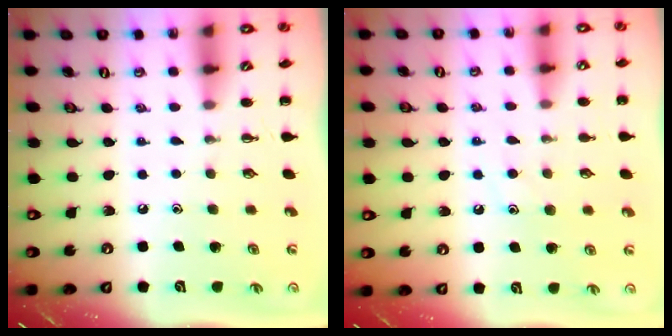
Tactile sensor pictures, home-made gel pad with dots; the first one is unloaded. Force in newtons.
{"total": 8.4, "press": 8.4, "slide": 1.2}